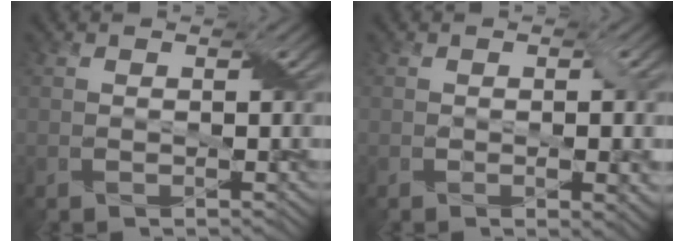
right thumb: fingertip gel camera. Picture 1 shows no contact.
{"total": 3.0, "force": [-0.4, 1.0, 2.8], "torque": [-0.040, -0.008, -0.001]}